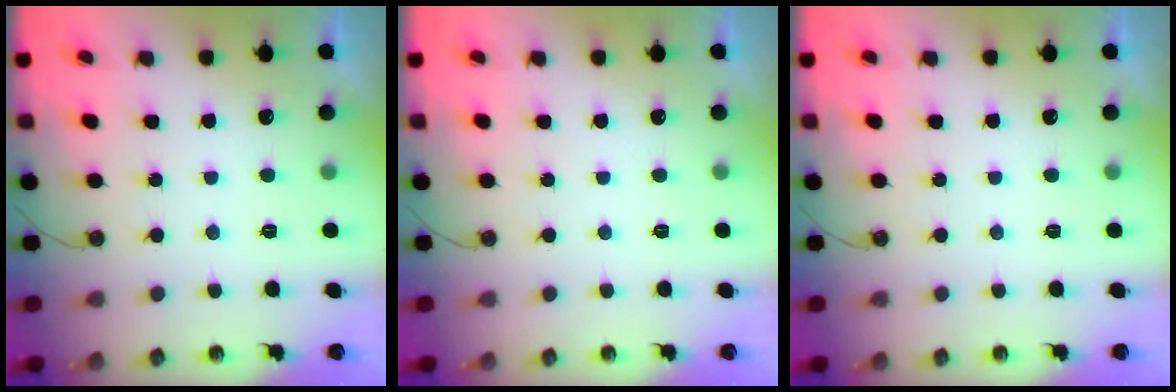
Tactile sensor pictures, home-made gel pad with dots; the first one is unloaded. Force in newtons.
{"total": 0.0}
{"total": 0.0}